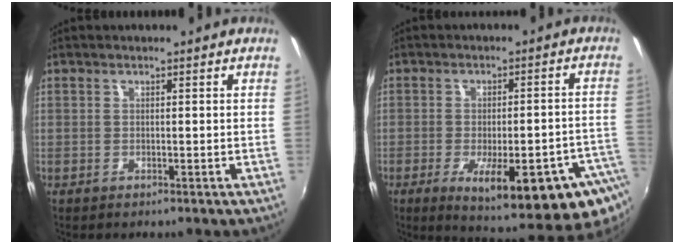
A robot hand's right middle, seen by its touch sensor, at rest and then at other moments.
{"total": 20.2, "force": [-9.6, 4.6, 17.1], "torque": [-0.237, -0.048, -0.120]}